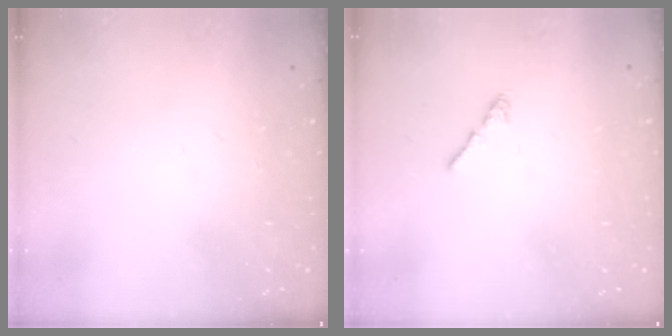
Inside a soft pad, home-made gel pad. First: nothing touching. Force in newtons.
{"total": 0.7, "press": 0.6, "slide": 0.4}